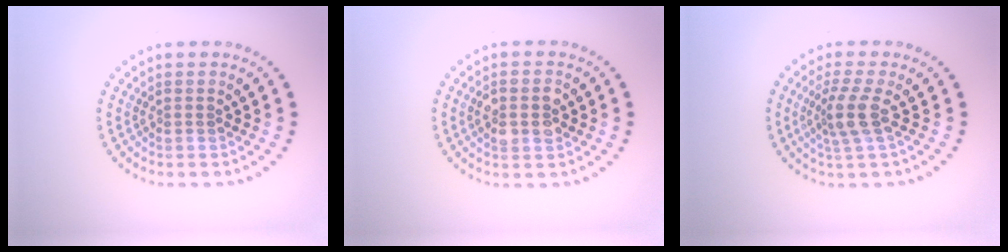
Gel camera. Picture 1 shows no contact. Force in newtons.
{"total": 2.6, "press": 2.6, "slide": 0.3}
{"total": 2.6, "press": 2.0, "slide": 1.7}